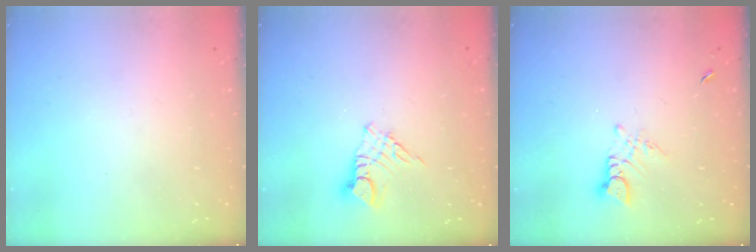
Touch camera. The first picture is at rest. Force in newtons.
{"total": 5.9, "press": 5.9, "slide": 0.5}
{"total": 3.0, "press": 2.9, "slide": 0.4}